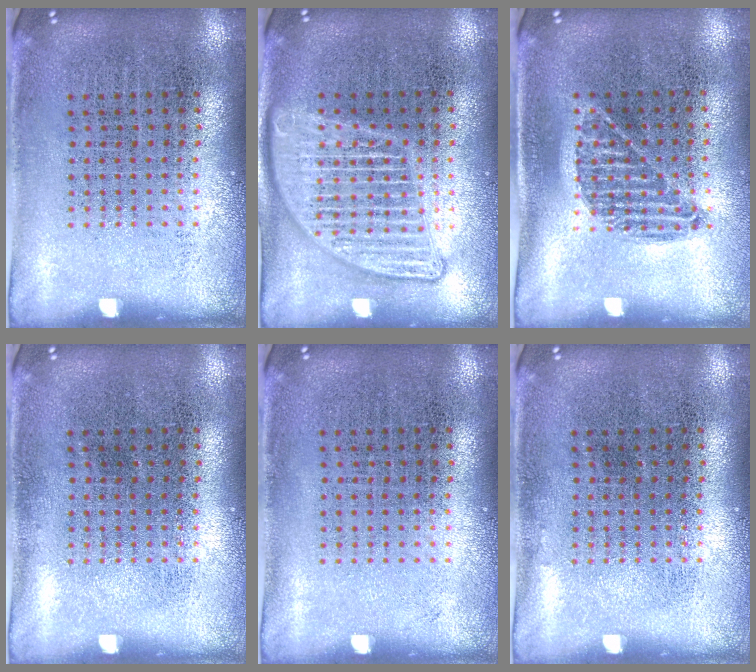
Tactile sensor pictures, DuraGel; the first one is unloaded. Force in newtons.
{"total": 2.7, "press": 2.7, "slide": 0.2}
{"total": 0.9, "press": 0.8, "slide": 0.5}
{"total": 0.0}
{"total": 0.0}
{"total": 0.0}